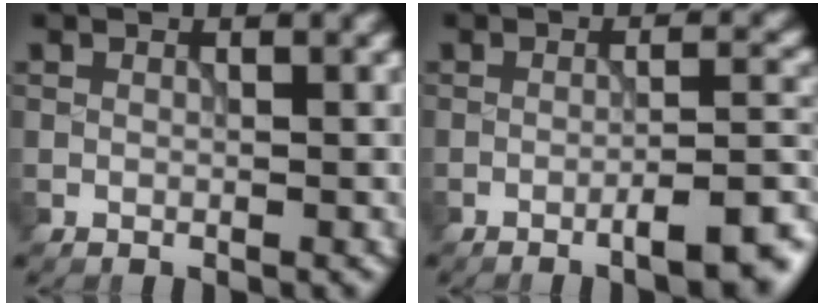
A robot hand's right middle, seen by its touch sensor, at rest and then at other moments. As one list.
[{"total": 6.2, "force": [-3.6, 1.4, 4.9], "torque": [-0.056, 0.007, -0.049]}]